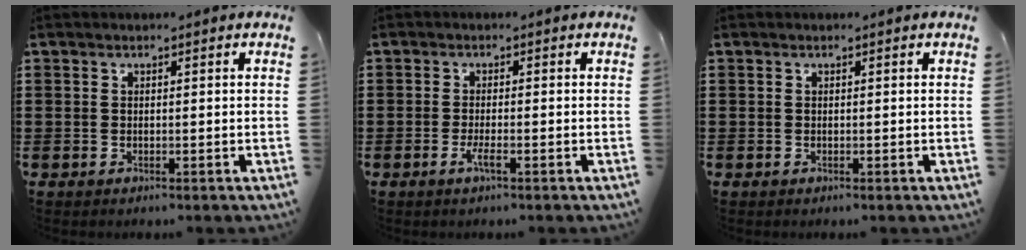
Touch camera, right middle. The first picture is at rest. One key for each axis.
{"total": 2.0, "fx": -0.9, "fy": 0.2, "fz": 1.8, "tx": -0.038, "ty": -0.002, "tz": -0.020}
{"total": 0.0}